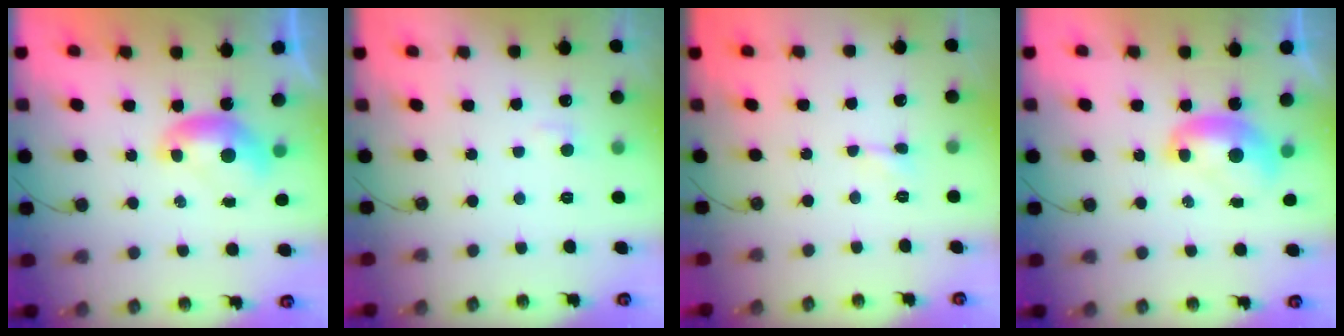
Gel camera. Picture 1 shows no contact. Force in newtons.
{"total": 2.1, "press": 2.1, "slide": 0.6}
{"total": 2.3, "press": 2.2, "slide": 0.6}
{"total": 1.9, "press": 1.9, "slide": 0.2}